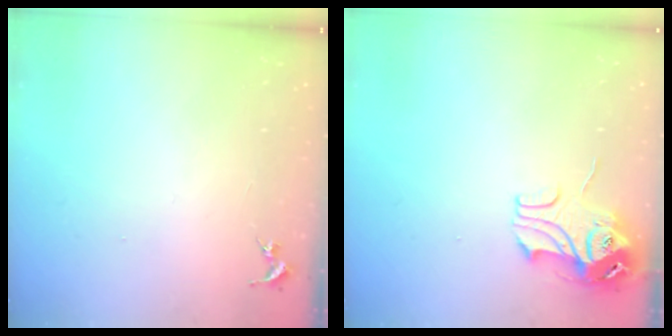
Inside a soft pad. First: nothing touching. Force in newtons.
{"total": 10.9, "press": 10.9, "slide": 1.1}